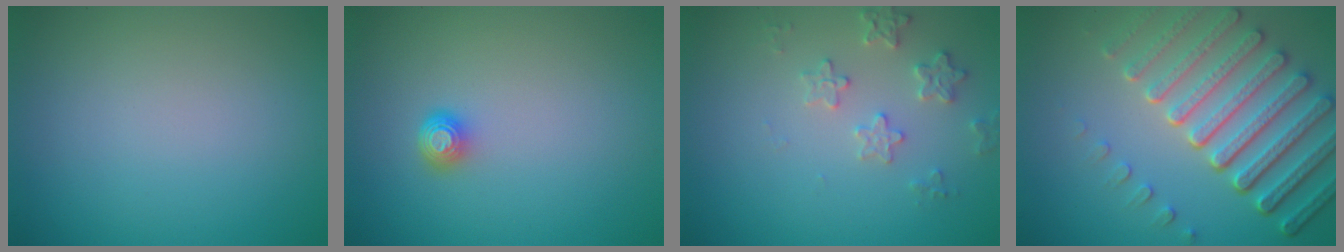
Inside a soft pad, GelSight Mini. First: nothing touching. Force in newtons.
{"total": 1.5, "press": 1.2, "slide": 0.9}
{"total": 2.5, "press": 2.4, "slide": 0.6}
{"total": 7.9, "press": 5.7, "slide": 5.4}